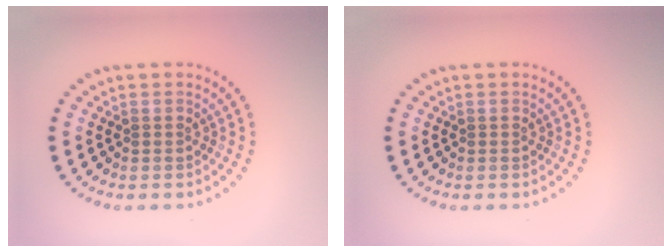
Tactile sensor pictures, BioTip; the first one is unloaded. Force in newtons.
{"total": 0.0}